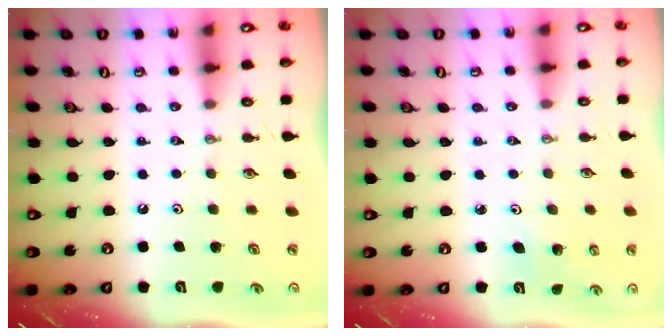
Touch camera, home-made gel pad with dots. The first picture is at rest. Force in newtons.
{"total": 2.9, "press": 2.8, "slide": 0.8}